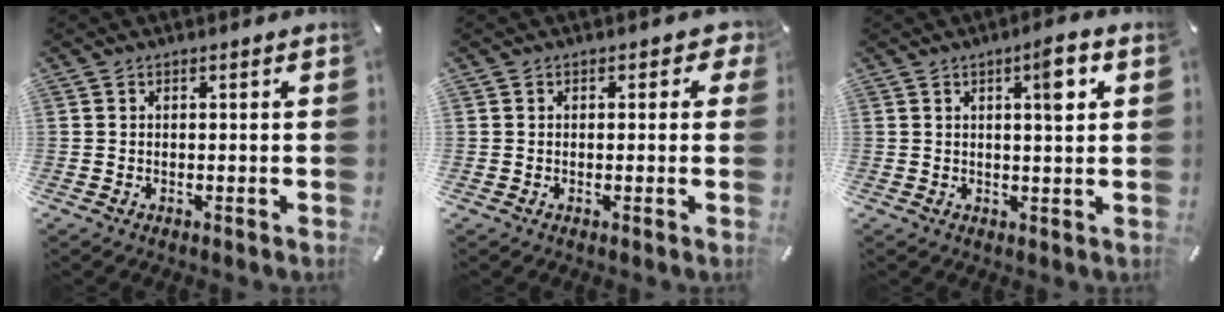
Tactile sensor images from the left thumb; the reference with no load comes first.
{"total": 2.3, "force": [0.4, 2.0, 1.2], "torque": [0.000, -0.002, 0.000]}
{"total": 6.2, "force": [2.3, 1.5, 5.6], "torque": [-0.073, -0.013, 0.029]}